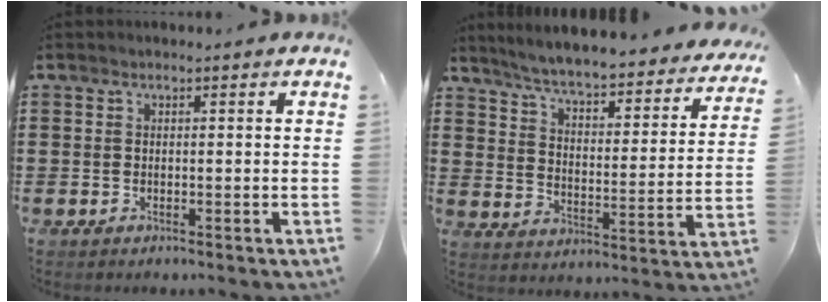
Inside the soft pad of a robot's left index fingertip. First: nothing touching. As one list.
[{"total": 4.9, "force": [4.6, -0.2, 1.5], "torque": [-0.052, -0.042, 0.072]}]